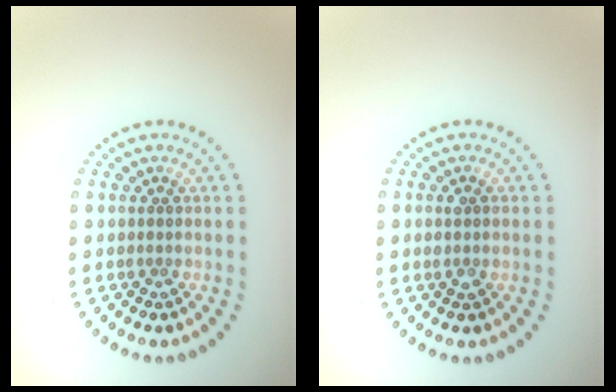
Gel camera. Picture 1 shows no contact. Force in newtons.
{"total": 1.2, "press": 1.2, "slide": 0.3}